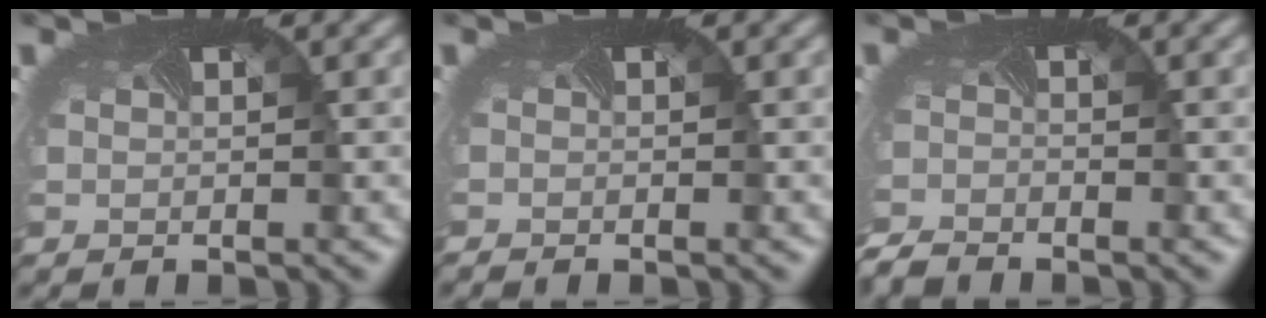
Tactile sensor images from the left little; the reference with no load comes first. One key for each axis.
{"total": 0.8, "fx": -0.7, "fy": -0.3, "fz": -0.1, "tx": -0.004, "ty": -0.008, "tz": -0.013}
{"total": 2.7, "fx": -2.7, "fy": 0.1, "fz": -0.1, "tx": -0.012, "ty": -0.020, "tz": -0.058}